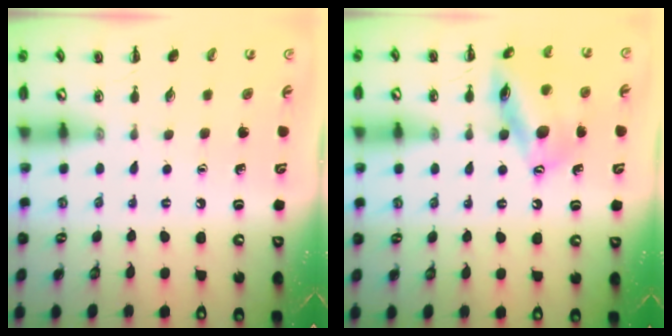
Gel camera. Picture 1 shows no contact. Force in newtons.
{"total": 16.0, "press": 15.8, "slide": 2.4}